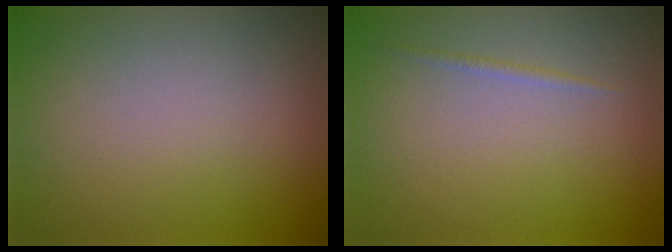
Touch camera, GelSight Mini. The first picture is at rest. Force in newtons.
{"total": 0.6, "press": 0.6, "slide": 0.1}